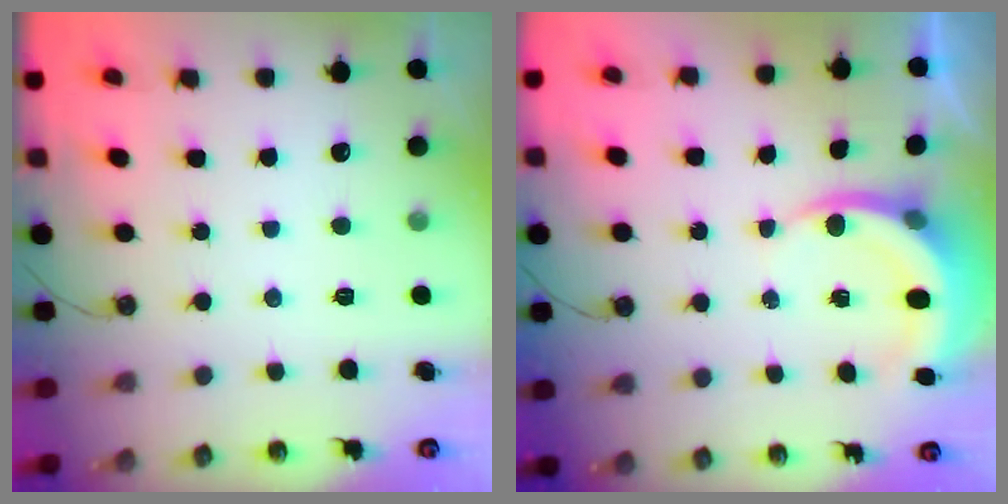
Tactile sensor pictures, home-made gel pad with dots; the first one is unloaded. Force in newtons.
{"total": 4.6, "press": 4.6, "slide": 0.3}